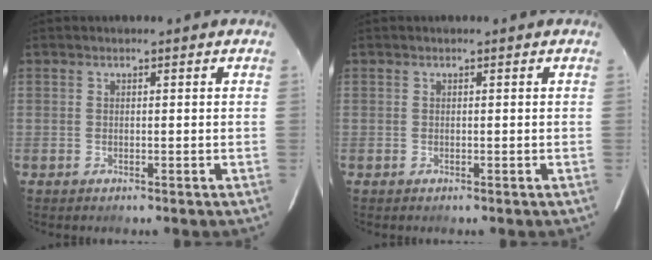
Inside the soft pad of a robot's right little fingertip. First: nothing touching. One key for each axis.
{"total": 0.0}